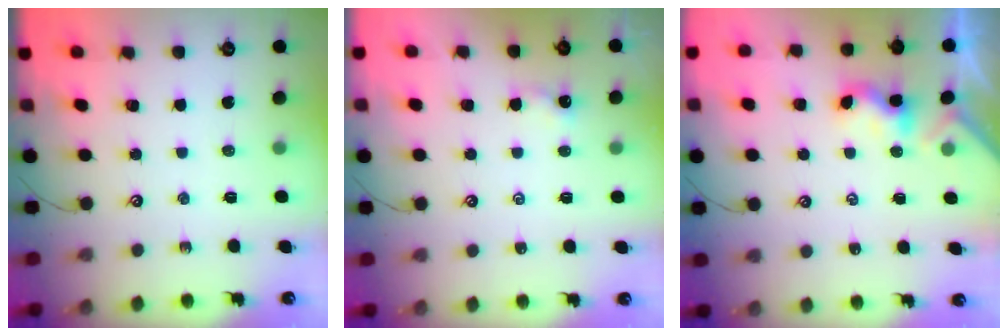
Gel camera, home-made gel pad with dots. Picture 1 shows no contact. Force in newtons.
{"total": 0.7, "press": 0.7, "slide": 0.2}
{"total": 2.3, "press": 2.3, "slide": 0.2}